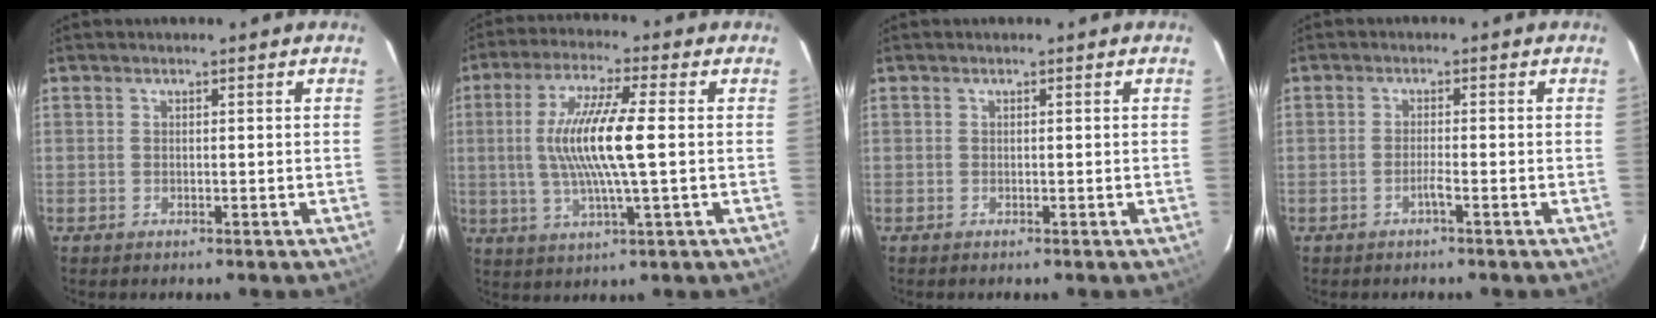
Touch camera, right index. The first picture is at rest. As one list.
[{"total": 12.6, "force": [0.3, 1.0, 12.6], "torque": [-0.241, -0.003, 0.006]}, {"total": 0.0}, {"total": 1.5, "force": [-1.0, -0.2, 1.1], "torque": [-0.022, 0.000, -0.020]}]